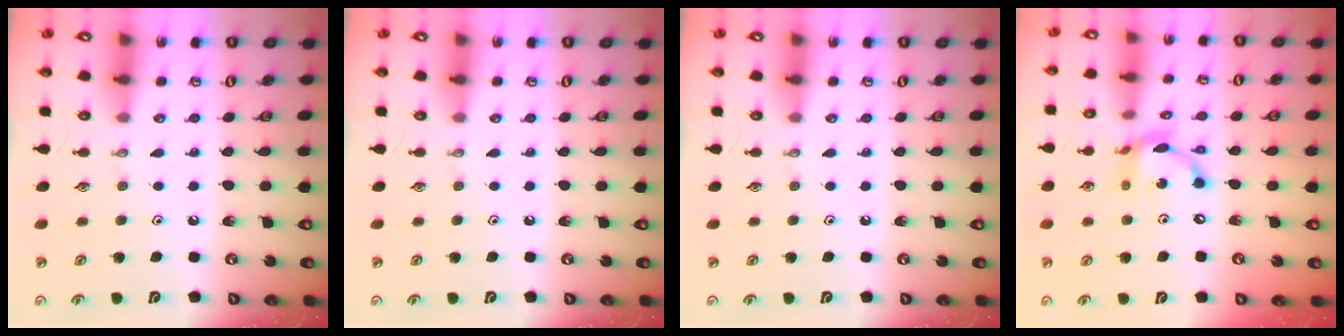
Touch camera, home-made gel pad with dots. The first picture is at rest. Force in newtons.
{"total": 0.0}
{"total": 0.0}
{"total": 11.3, "press": 11.3, "slide": 0.8}